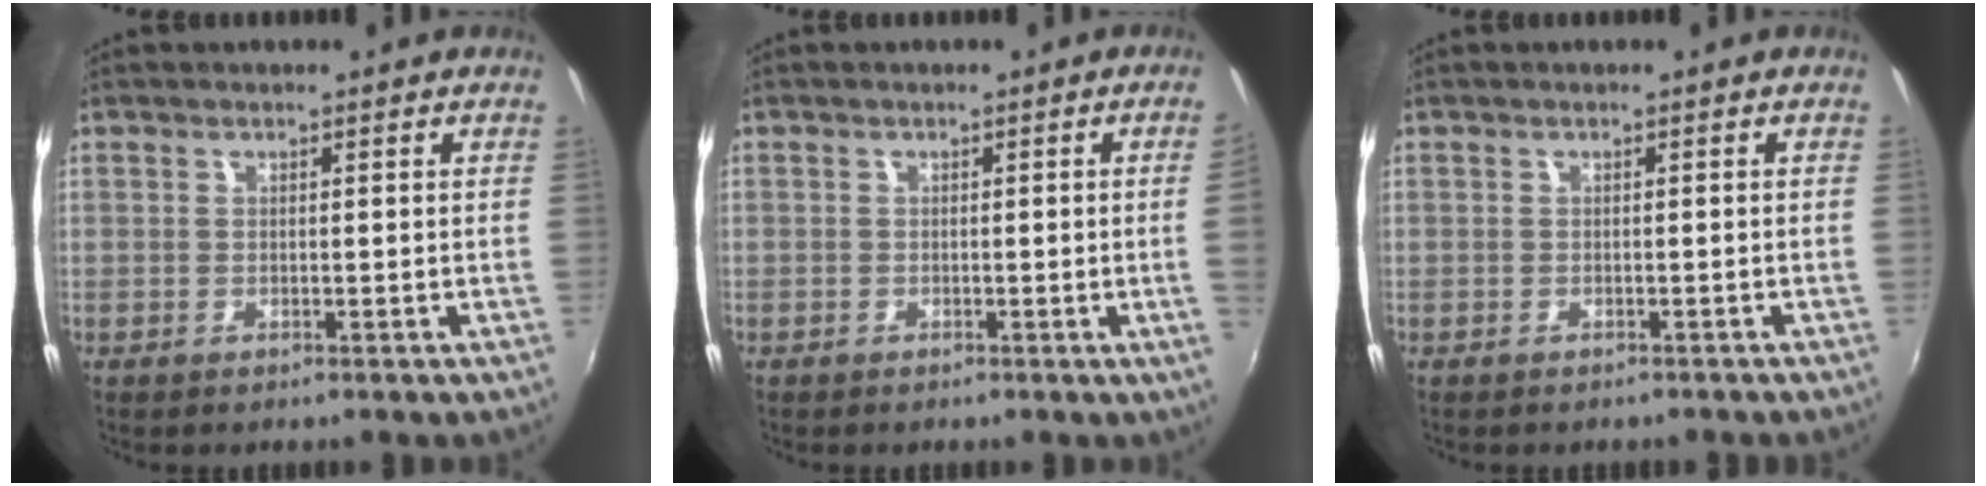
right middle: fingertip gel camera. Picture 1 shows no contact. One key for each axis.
{"total": 2.2, "fx": -0.2, "fy": -1.3, "fz": 1.8, "tx": -0.025, "ty": -0.011, "tz": 0.002}
{"total": 1.3, "fx": -1.2, "fy": 0.5, "fz": 0.3, "tx": -0.011, "ty": -0.004, "tz": -0.014}